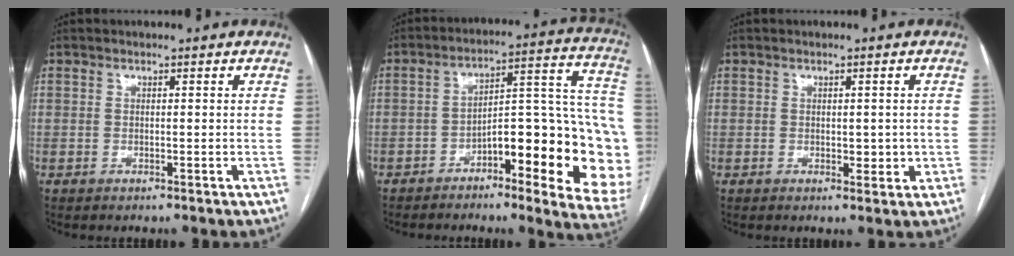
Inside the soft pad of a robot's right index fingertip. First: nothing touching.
{"total": 21.1, "force": [-6.8, 4.9, 19.4], "torque": [-0.176, 0.041, -0.079]}
{"total": 2.5, "force": [-0.1, 1.5, 2.0], "torque": [-0.022, 0.002, 0.006]}